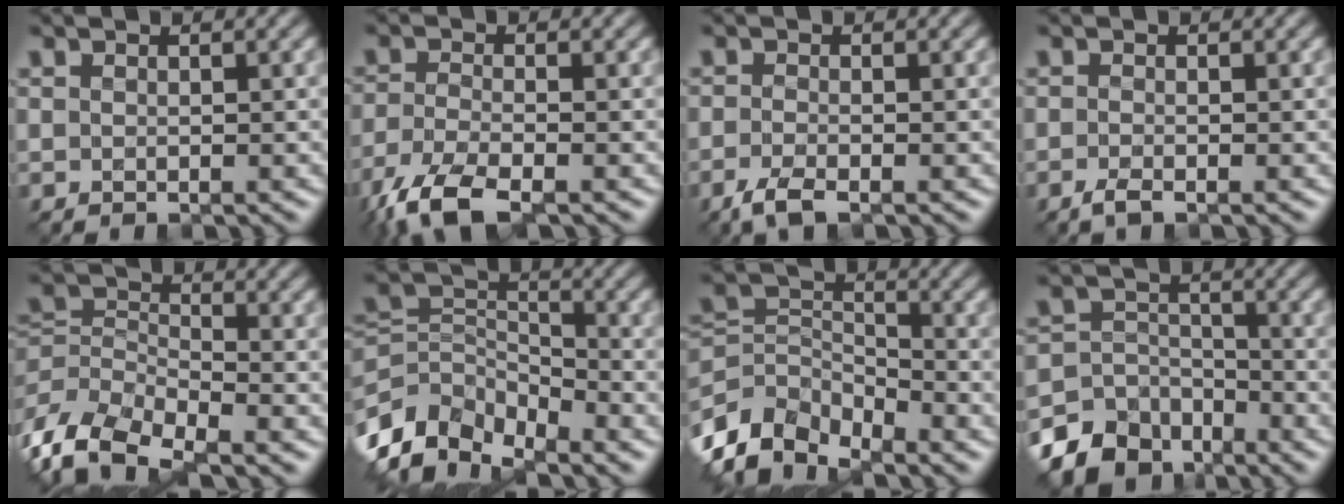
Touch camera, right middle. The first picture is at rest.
{"total": 5.9, "force": [-4.1, 1.7, 3.8], "torque": [-0.085, -0.015, -0.090]}
{"total": 2.4, "force": [-1.6, 0.6, 1.7], "torque": [-0.039, -0.007, -0.039]}
{"total": 1.3, "force": [-0.9, 0.3, 0.9], "torque": [-0.020, -0.003, -0.020]}
{"total": 7.1, "force": [-4.2, 3.6, 4.4], "torque": [-0.097, -0.007, -0.092]}
{"total": 9.1, "force": [-5.8, 5.1, 4.9], "torque": [-0.092, -0.006, -0.124]}
{"total": 8.2, "force": [-5.6, 4.4, 4.1], "torque": [-0.082, -0.006, -0.123]}
{"total": 8.8, "force": [-6.6, 5.5, 2.0], "torque": [-0.030, -0.005, -0.119]}